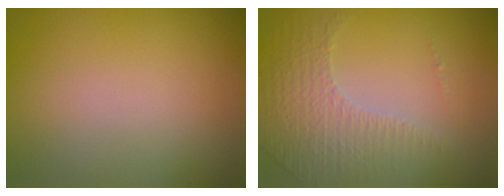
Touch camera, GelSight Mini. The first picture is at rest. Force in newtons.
{"total": 4.4, "press": 3.0, "slide": 3.3}